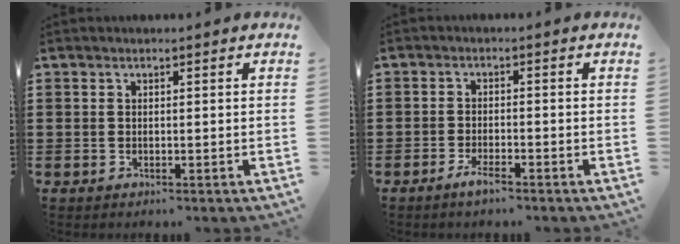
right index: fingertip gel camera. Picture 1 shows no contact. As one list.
[{"total": 2.3, "force": [-1.8, 0.4, 1.4], "torque": [-0.031, -0.001, -0.035]}]